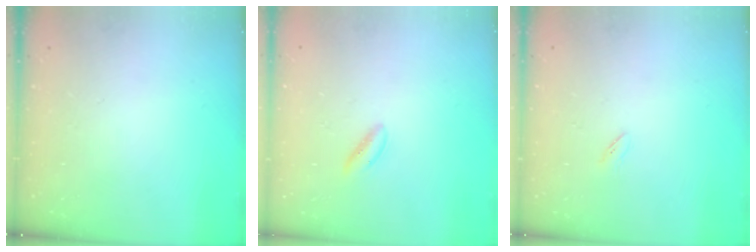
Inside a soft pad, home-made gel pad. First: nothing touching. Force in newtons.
{"total": 2.3, "press": 2.2, "slide": 0.9}
{"total": 1.7, "press": 1.5, "slide": 0.6}